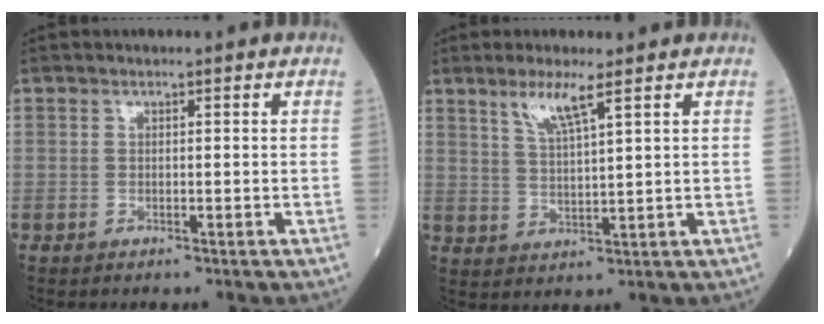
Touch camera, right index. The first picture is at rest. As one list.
[{"total": 5.1, "force": [3.3, 0.0, 3.9], "torque": [-0.078, -0.005, 0.065]}]